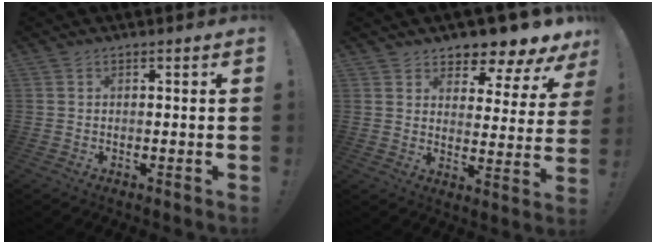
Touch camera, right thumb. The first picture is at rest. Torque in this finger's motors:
{"motor_torque": [0.98, 1.02, 0.84, 0.60, 0.00]}